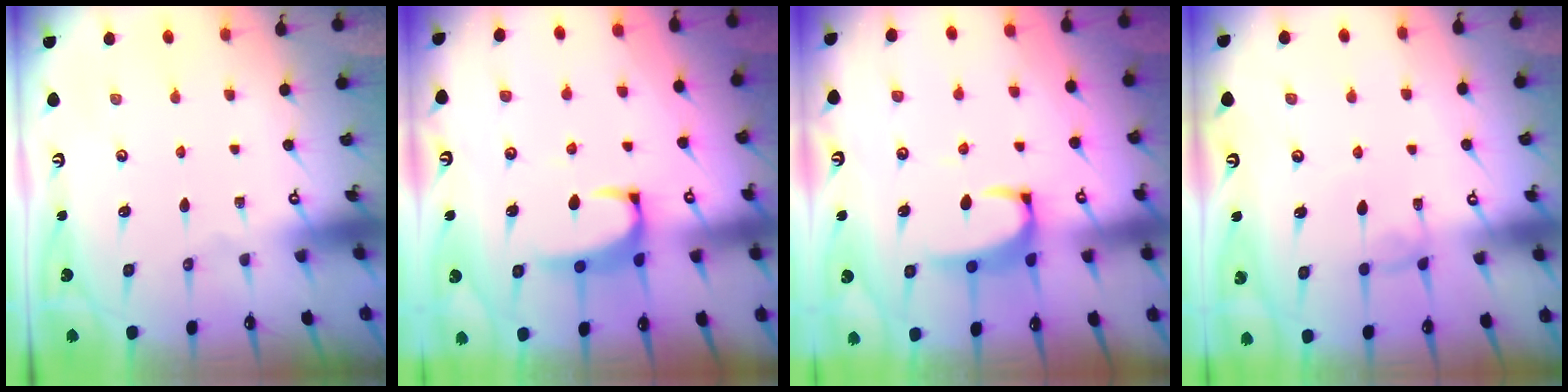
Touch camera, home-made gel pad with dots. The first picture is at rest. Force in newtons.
{"total": 2.5, "press": 2.4, "slide": 0.8}
{"total": 3.5, "press": 3.4, "slide": 0.8}
{"total": 1.1, "press": 1.0, "slide": 0.5}